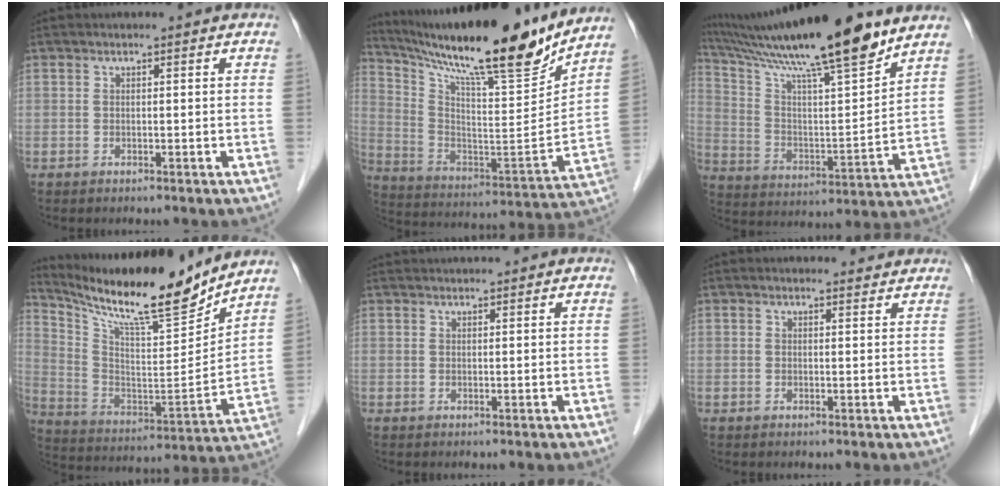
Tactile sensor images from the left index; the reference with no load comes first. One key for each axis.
{"total": 24.9, "fx": 21.2, "fy": 1.6, "fz": 13.1, "tx": -0.238, "ty": -0.048, "tz": 0.335}
{"total": 21.9, "fx": 17.9, "fy": 0.5, "fz": 12.7, "tx": -0.219, "ty": 0.008, "tz": 0.300}
{"total": 19.7, "fx": 17.2, "fy": 1.6, "fz": 9.4, "tx": -0.180, "ty": -0.026, "tz": 0.286}
{"total": 3.4, "fx": 3.3, "fy": 0.4, "fz": 0.8, "tx": -0.009, "ty": 0.030, "tz": 0.048}
{"total": 2.2, "fx": 2.1, "fy": 0.5, "fz": -0.1, "tx": -0.006, "ty": 0.000, "tz": 0.021}